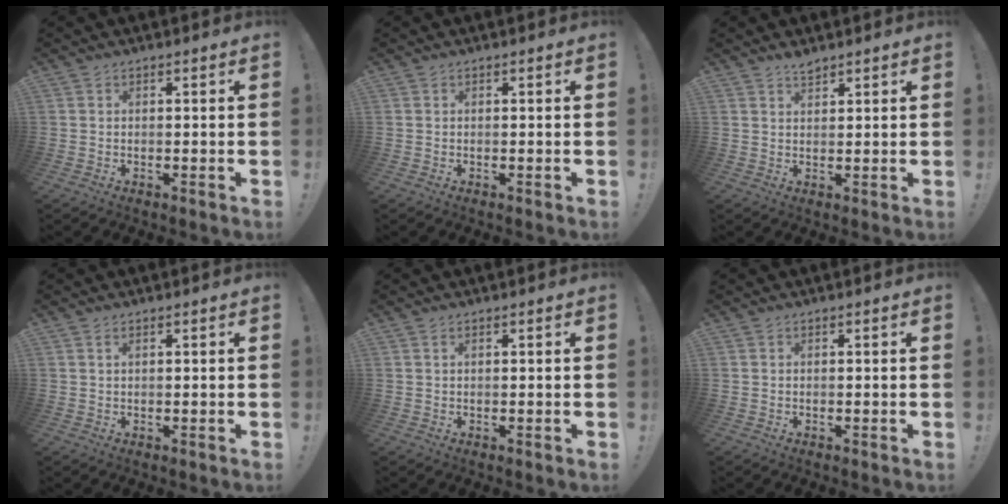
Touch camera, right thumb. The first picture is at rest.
{"total": 0.0}
{"total": 2.7, "force": [2.4, 0.7, 0.9], "torque": [-0.007, -0.019, 0.041]}
{"total": 1.0, "force": [0.5, 0.3, 0.8], "torque": [-0.011, -0.002, 0.008]}
{"total": 0.6, "force": [0.3, 0.1, 0.5], "torque": [-0.011, 0.002, 0.006]}
{"total": 0.0}